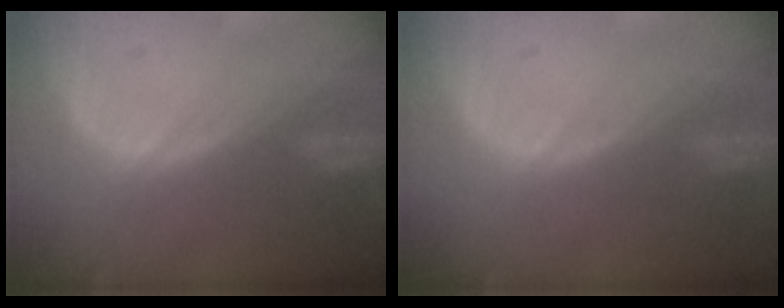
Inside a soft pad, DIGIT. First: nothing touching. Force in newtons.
{"total": 0.0}